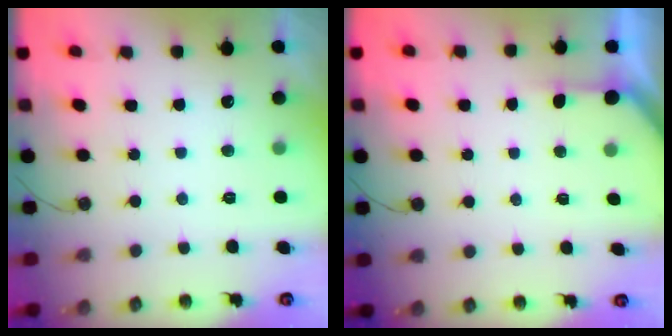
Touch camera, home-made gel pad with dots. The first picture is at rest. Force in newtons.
{"total": 1.6, "press": 1.6, "slide": 0.2}